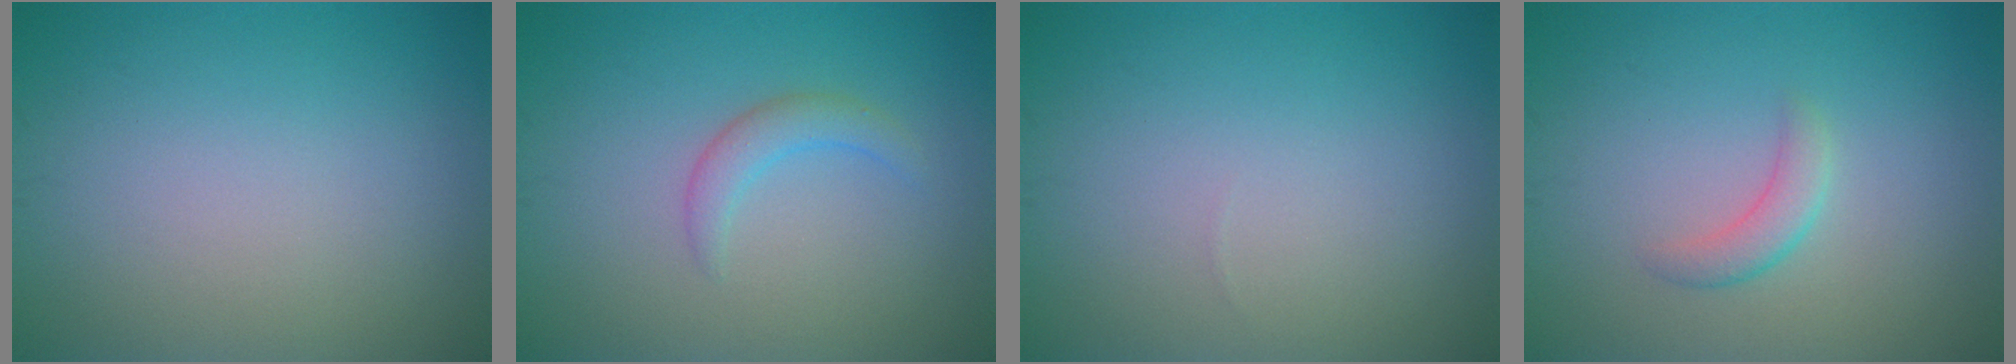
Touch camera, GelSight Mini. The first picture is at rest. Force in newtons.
{"total": 1.9, "press": 1.8, "slide": 0.3}
{"total": 0.0}
{"total": 1.8, "press": 1.8, "slide": 0.1}